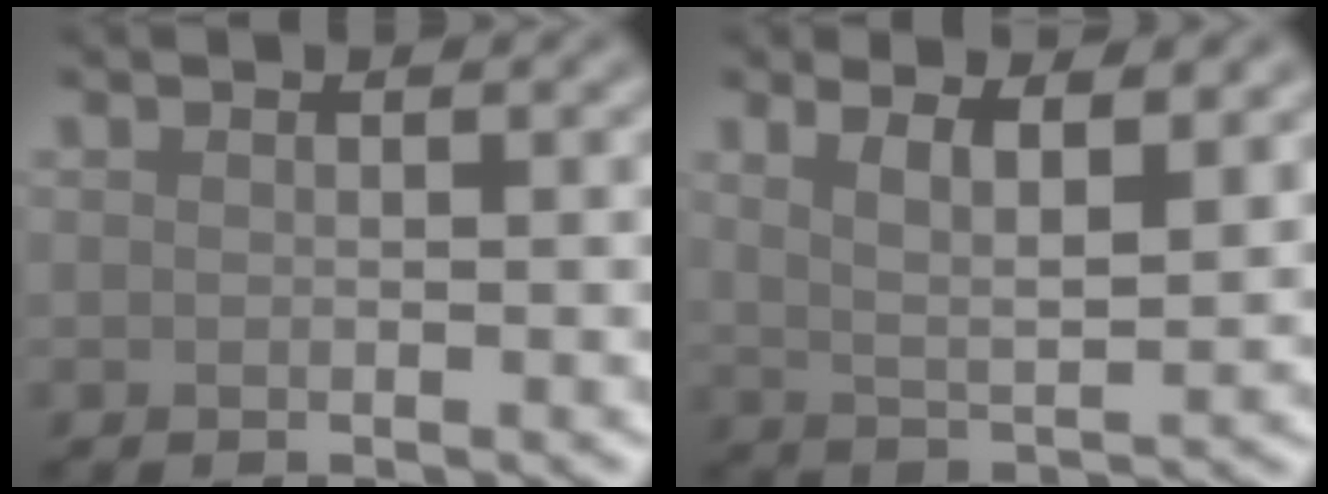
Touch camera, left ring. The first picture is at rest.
{"total": 5.1, "force": [3.0, 1.5, 3.8], "torque": [-0.065, 0.004, 0.045]}